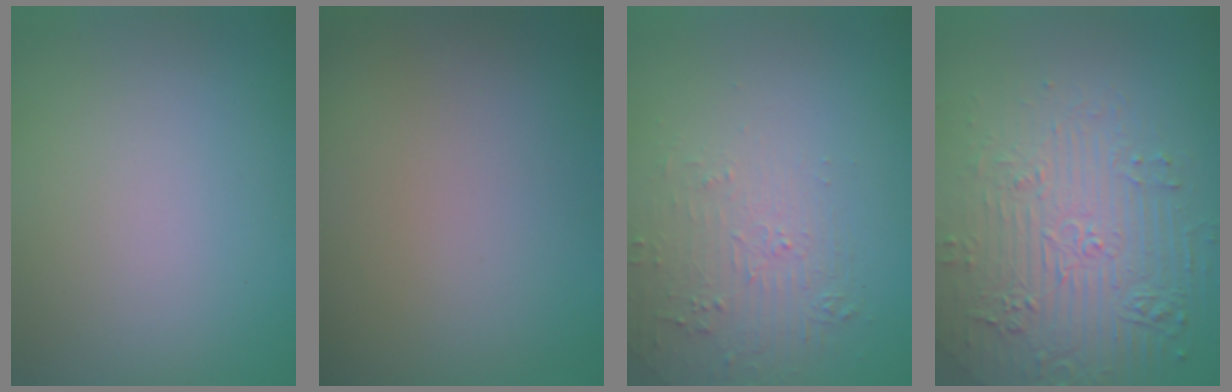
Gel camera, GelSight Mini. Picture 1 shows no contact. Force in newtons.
{"total": 0.0}
{"total": 2.1, "press": 0.9, "slide": 1.9}
{"total": 6.9, "press": 5.3, "slide": 4.4}